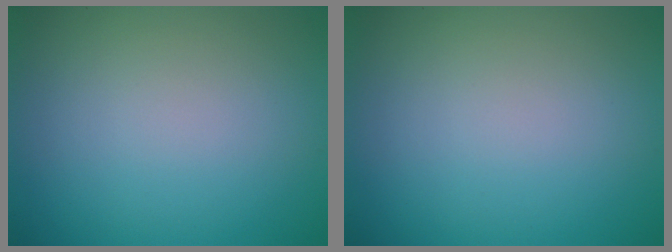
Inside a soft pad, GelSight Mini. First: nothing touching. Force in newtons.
{"total": 0.0}